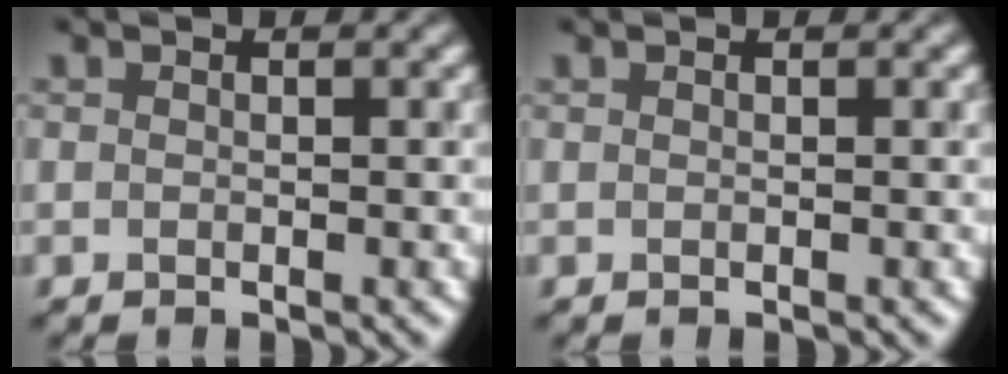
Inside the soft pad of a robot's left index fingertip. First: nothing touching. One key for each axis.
{"total": 0.0}